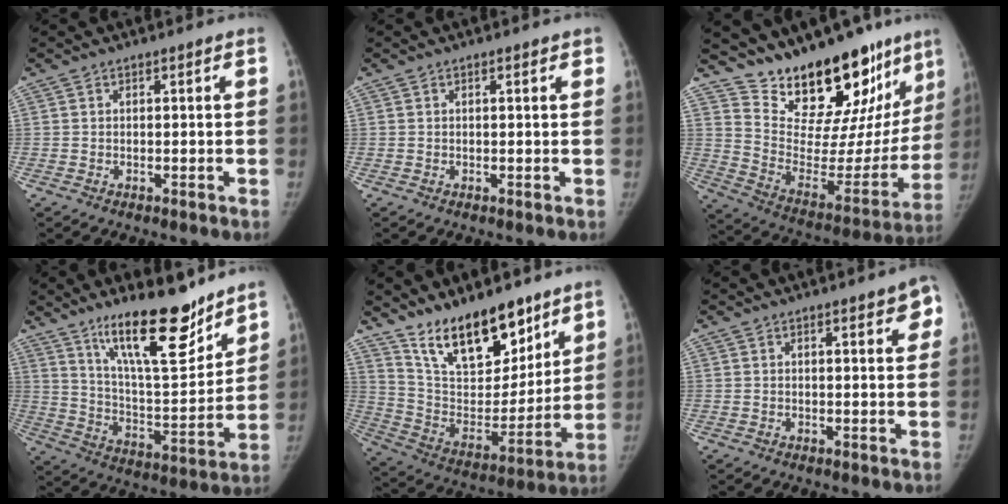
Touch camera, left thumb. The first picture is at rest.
{"total": 1.0, "force": [0.6, 0.4, 0.8], "torque": [-0.009, 0.000, 0.004]}
{"total": 27.7, "force": [22.2, 10.2, 13.0], "torque": [-0.153, -0.132, 0.328]}
{"total": 19.8, "force": [14.1, 5.6, 12.7], "torque": [-0.166, -0.093, 0.239]}
{"total": 20.3, "force": [14.3, 9.1, 11.1], "torque": [-0.129, -0.084, 0.253]}
{"total": 4.8, "force": [2.1, 1.6, 4.0], "torque": [-0.032, -0.004, 0.020]}